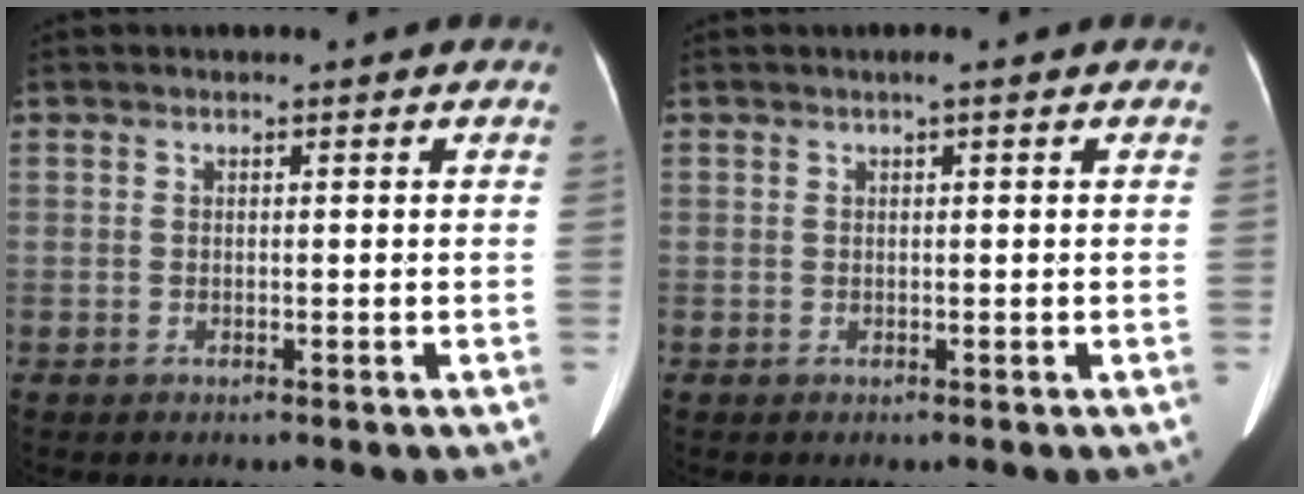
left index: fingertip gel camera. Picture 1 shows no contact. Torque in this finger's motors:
{"motor_torque": [0.00, -0.07, -0.03, -0.02]}